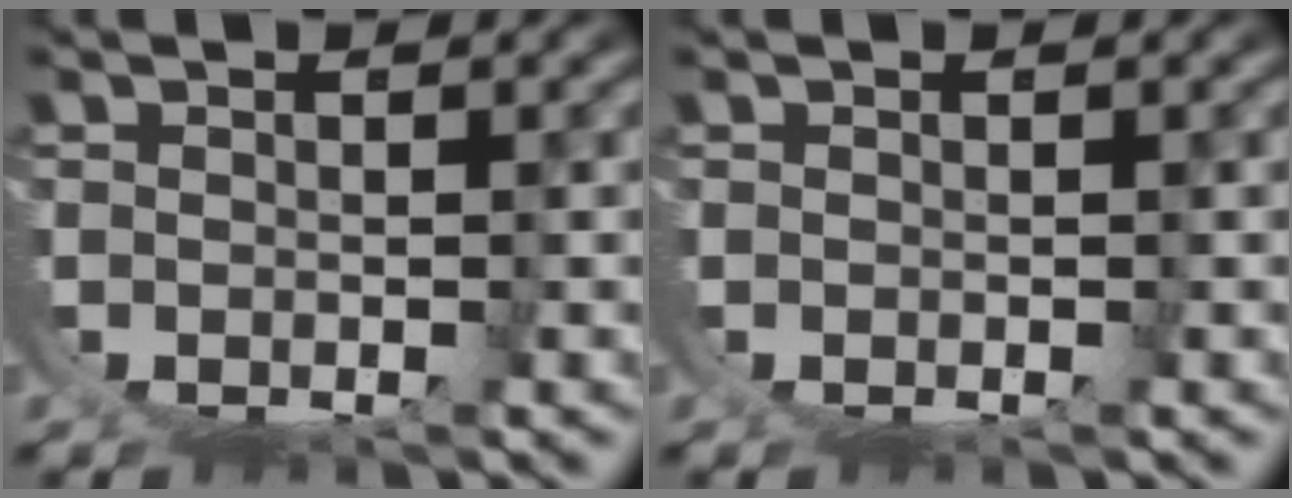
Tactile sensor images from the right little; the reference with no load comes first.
{"total": 0.0}